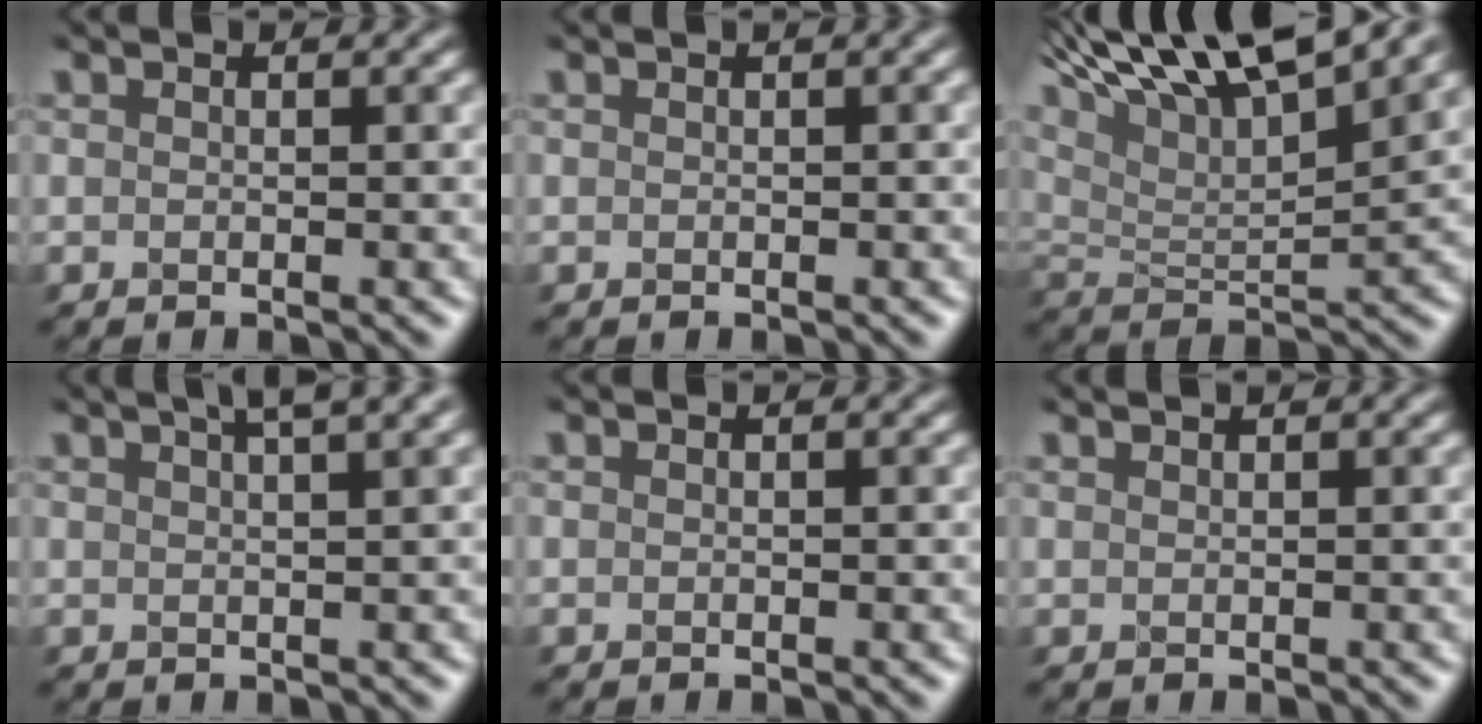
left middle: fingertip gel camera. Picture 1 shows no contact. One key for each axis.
{"total": 1.1, "fx": 0.4, "fy": 0.5, "fz": 0.9, "tx": -0.007, "ty": 0.013, "tz": -0.002}
{"total": 12.6, "fx": 8.3, "fy": 3.6, "fz": 8.8, "tx": -0.186, "ty": 0.028, "tz": 0.159}
{"total": 4.3, "fx": 2.9, "fy": 0.9, "fz": 3.0, "tx": -0.032, "ty": 0.032, "tz": 0.032}
{"total": 0.0}
{"total": 1.3, "fx": 1.0, "fy": 0.4, "fz": 0.6, "tx": 0.000, "ty": 0.015, "tz": 0.005}